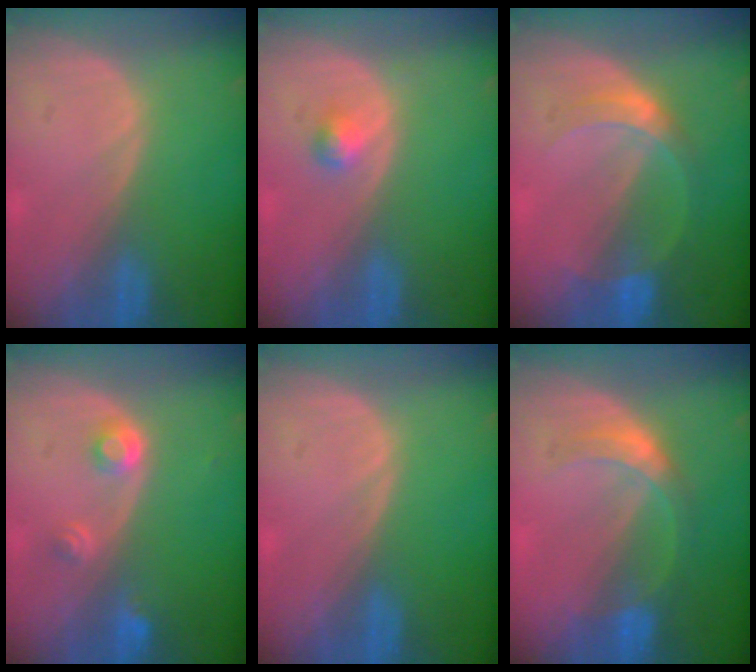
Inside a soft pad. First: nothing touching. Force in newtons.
{"total": 1.7, "press": 1.7, "slide": 0.2}
{"total": 5.0, "press": 4.8, "slide": 1.3}
{"total": 2.9, "press": 2.7, "slide": 1.0}
{"total": 0.0}
{"total": 5.6, "press": 5.2, "slide": 2.1}